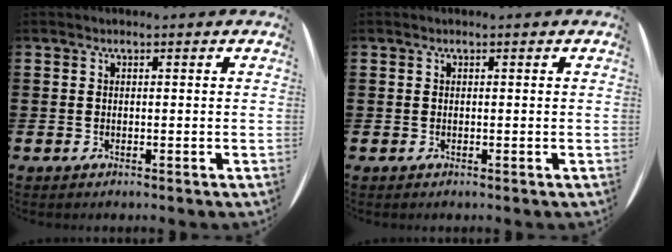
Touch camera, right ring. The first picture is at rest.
{"total": 0.0}